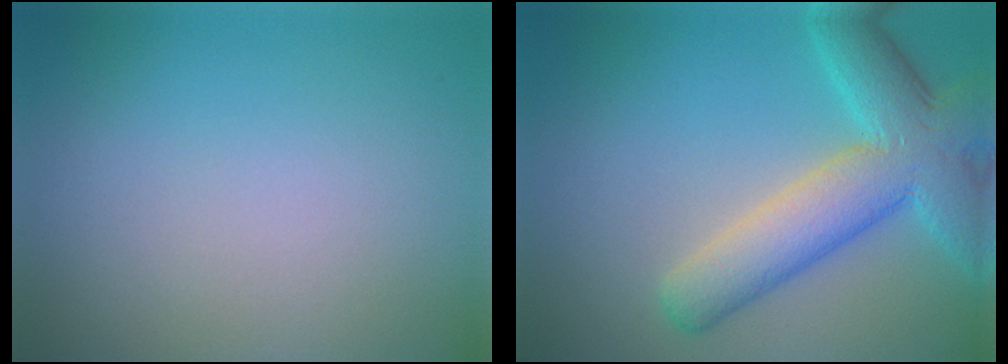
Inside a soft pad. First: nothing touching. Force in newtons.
{"total": 7.8, "press": 7.8, "slide": 0.3}